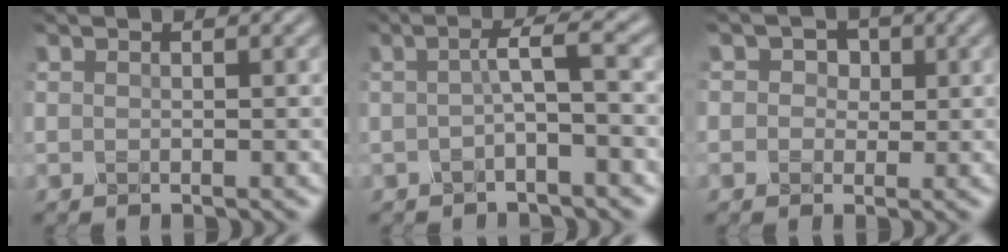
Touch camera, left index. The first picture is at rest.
{"total": 2.6, "force": [-0.6, 0.2, 2.5], "torque": [-0.046, 0.007, -0.017]}
{"total": 3.3, "force": [1.1, 2.8, 1.5], "torque": [-0.027, 0.003, 0.001]}